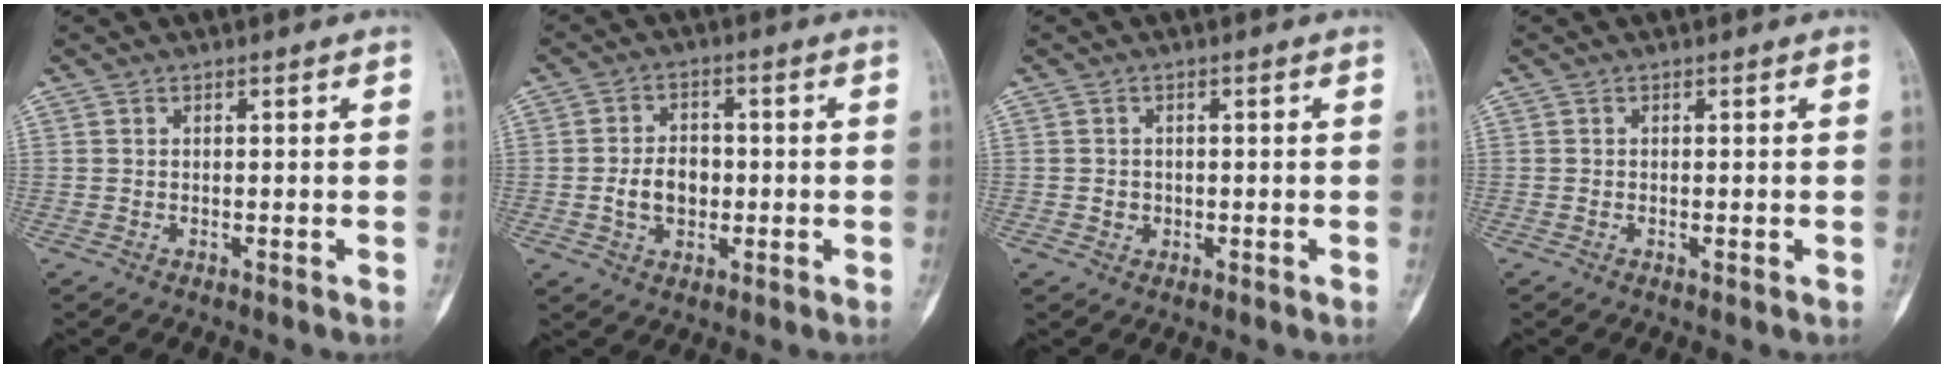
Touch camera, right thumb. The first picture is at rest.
{"total": 6.4, "force": [-0.9, 4.6, 4.3], "torque": [-0.054, 0.012, -0.016]}
{"total": 1.4, "force": [-0.2, 1.4, 0.4], "torque": [0.004, 0.005, -0.002]}
{"total": 0.6, "force": [-0.2, 0.2, 0.6], "torque": [-0.005, -0.002, -0.003]}